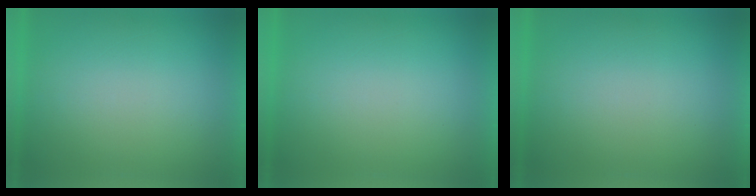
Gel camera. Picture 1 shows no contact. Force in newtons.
{"total": 0.0}
{"total": 1.0}